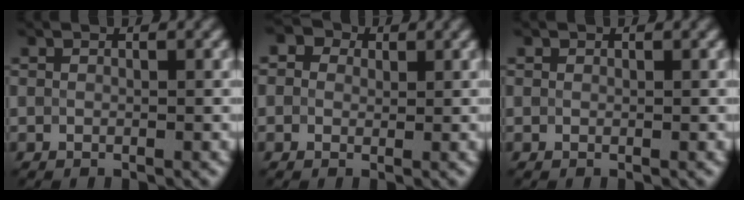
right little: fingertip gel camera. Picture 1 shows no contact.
{"total": 4.2, "force": [2.1, 3.0, 2.1], "torque": [-0.026, 0.020, -0.002]}
{"total": 0.0}